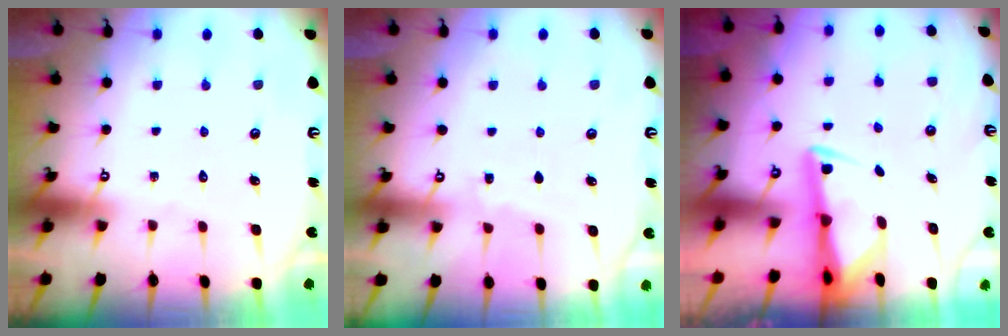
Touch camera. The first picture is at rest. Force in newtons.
{"total": 3.6, "press": 3.5, "slide": 0.5}
{"total": 2.7, "press": 2.6, "slide": 0.7}